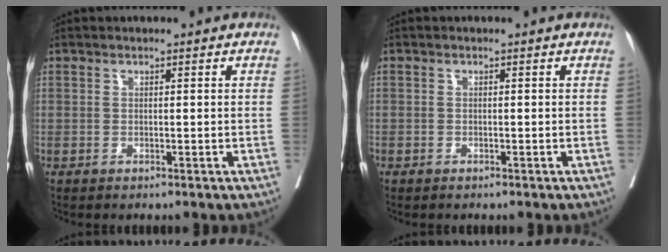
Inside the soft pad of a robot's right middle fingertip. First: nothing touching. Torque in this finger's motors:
{"motor_torque": [1.09, -1.05, -0.16, -0.21]}